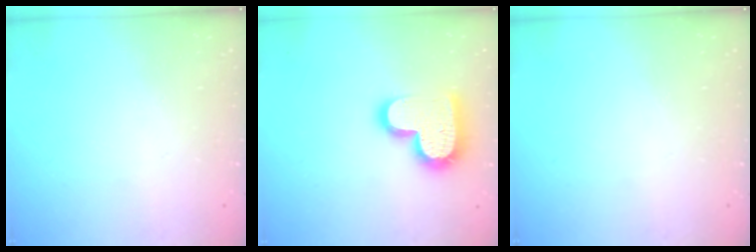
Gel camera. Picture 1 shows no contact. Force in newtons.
{"total": 17.6, "press": 17.5, "slide": 1.0}
{"total": 0.0}